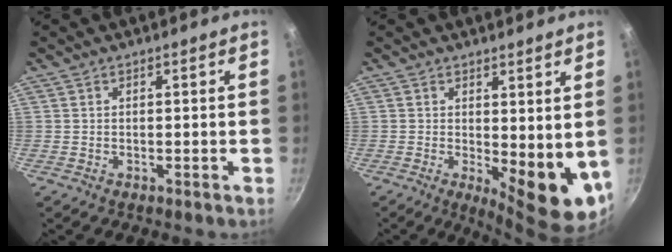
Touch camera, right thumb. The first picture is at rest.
{"total": 10.0, "force": [0.5, 4.2, 9.0], "torque": [-0.099, -0.019, 0.017]}